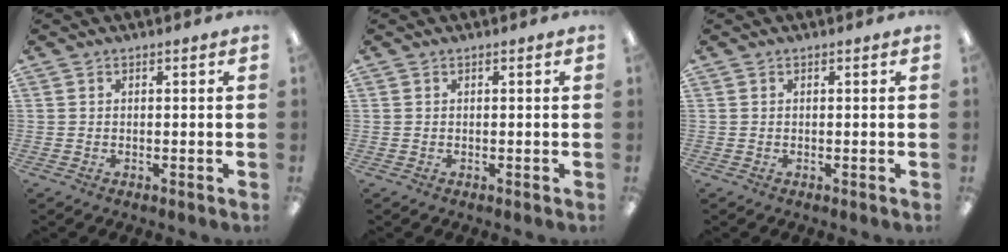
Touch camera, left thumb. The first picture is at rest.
{"total": 0.0}
{"total": 0.0}